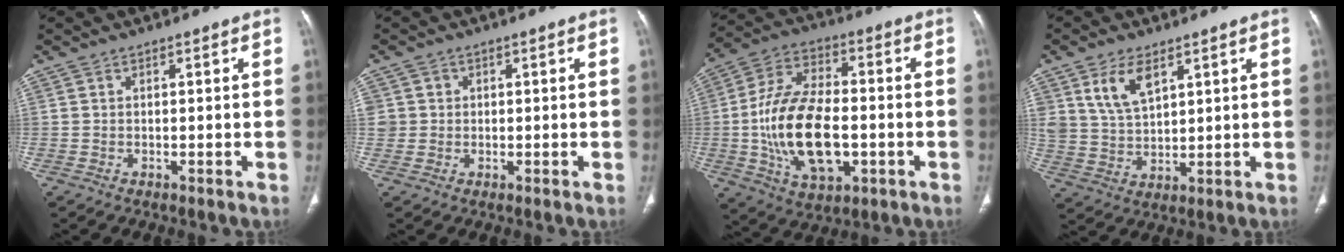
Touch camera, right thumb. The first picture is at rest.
{"total": 3.1, "force": [0.5, 3.0, 0.5], "torque": [0.008, 0.004, 0.013]}
{"total": 19.2, "force": [-2.8, 10.6, 15.9], "torque": [-0.289, 0.016, -0.040]}
{"total": 8.0, "force": [4.3, 4.3, 5.2], "torque": [-0.087, -0.022, 0.092]}